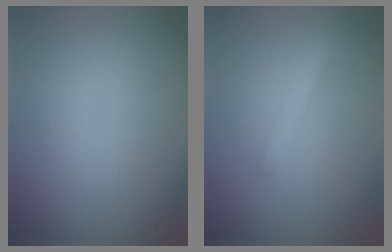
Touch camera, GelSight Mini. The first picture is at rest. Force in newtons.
{"total": 2.1, "press": 2.1, "slide": 0.1}